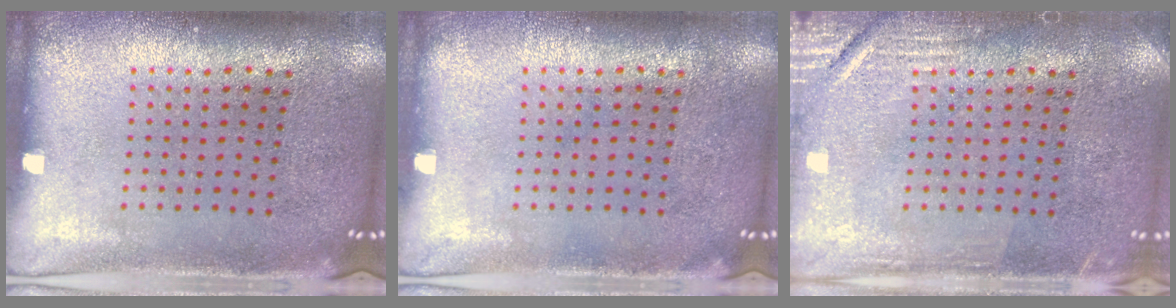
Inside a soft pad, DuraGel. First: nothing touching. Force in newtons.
{"total": 0.0}
{"total": 2.7, "press": 2.7, "slide": 0.4}